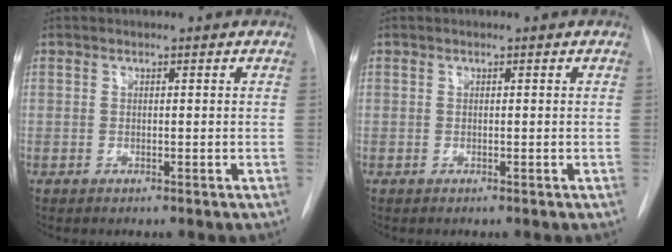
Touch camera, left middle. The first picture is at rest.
{"total": 0.0}